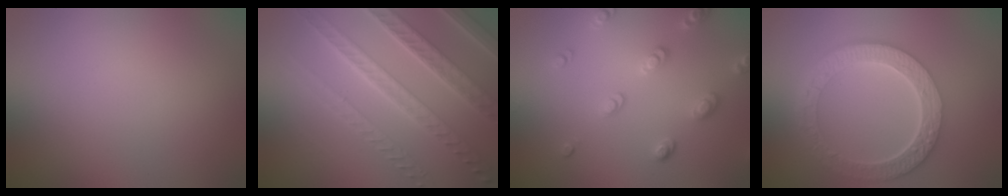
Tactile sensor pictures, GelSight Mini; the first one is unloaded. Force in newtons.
{"total": 7.4, "press": 5.3, "slide": 5.2}
{"total": 2.9, "press": 2.6, "slide": 1.3}
{"total": 6.7, "press": 4.8, "slide": 4.6}